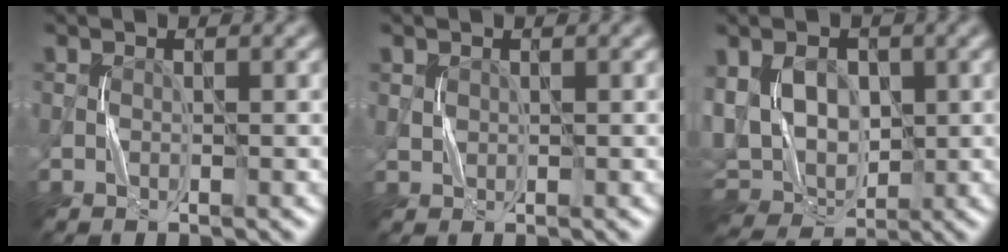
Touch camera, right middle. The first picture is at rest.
{"total": 0.7, "force": [0.4, 0.6, 0.1], "torque": [0.002, 0.002, 0.009]}
{"total": 6.4, "force": [0.6, 5.0, 4.1], "torque": [-0.076, -0.009, 0.015]}